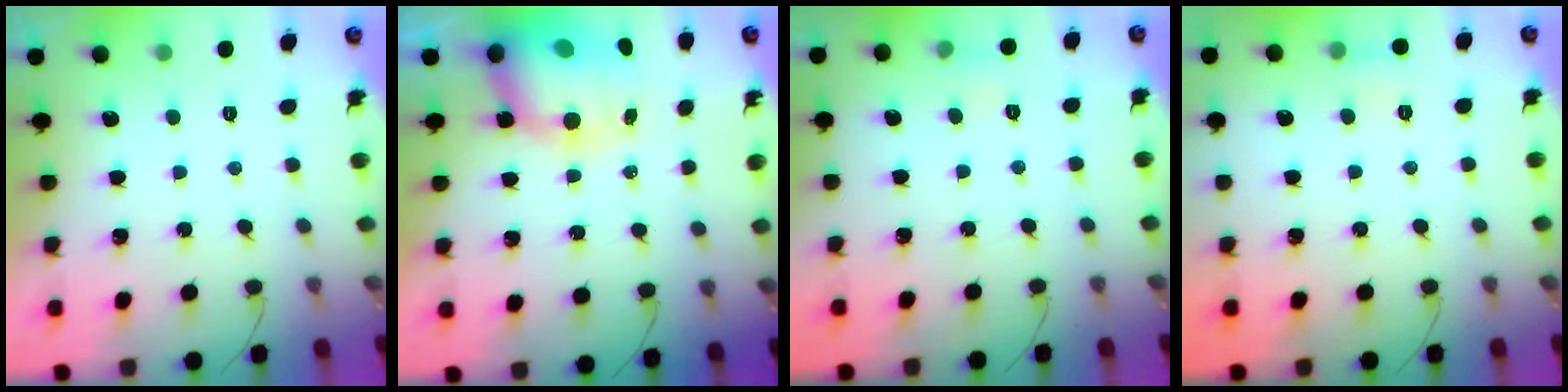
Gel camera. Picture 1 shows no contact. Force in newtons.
{"total": 12.0, "press": 11.6, "slide": 3.0}
{"total": 3.8, "press": 3.6, "slide": 1.2}
{"total": 6.2, "press": 6.0, "slide": 1.5}